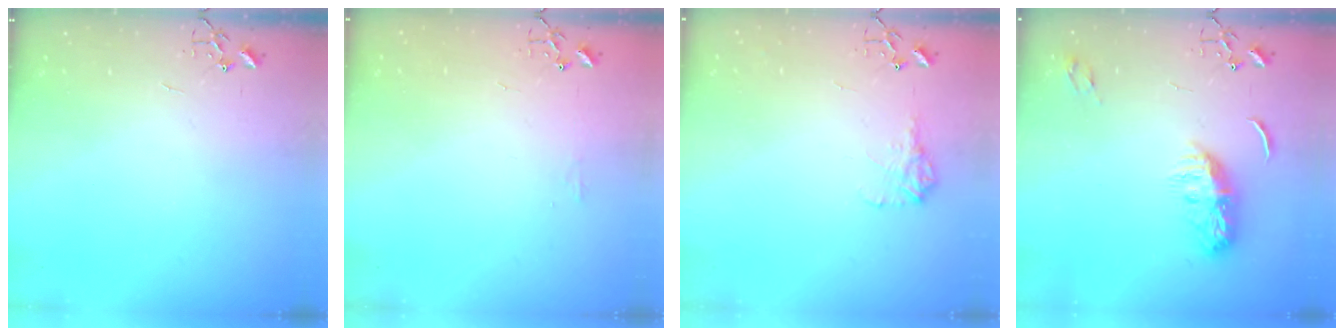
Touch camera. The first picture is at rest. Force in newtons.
{"total": 4.5, "press": 4.4, "slide": 0.7}
{"total": 9.3, "press": 9.3, "slide": 0.3}
{"total": 9.4, "press": 9.4, "slide": 0.4}